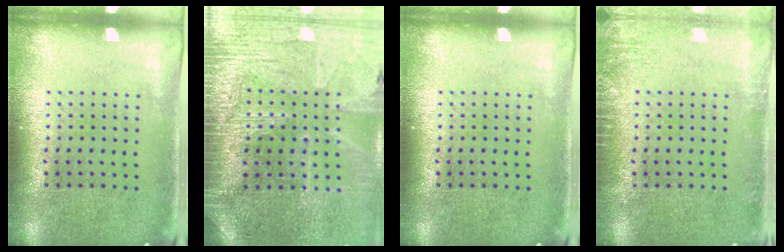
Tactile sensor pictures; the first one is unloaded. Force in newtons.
{"total": 3.4, "press": 3.2, "slide": 1.0}
{"total": 0.0}
{"total": 1.6, "press": 1.6, "slide": 0.2}